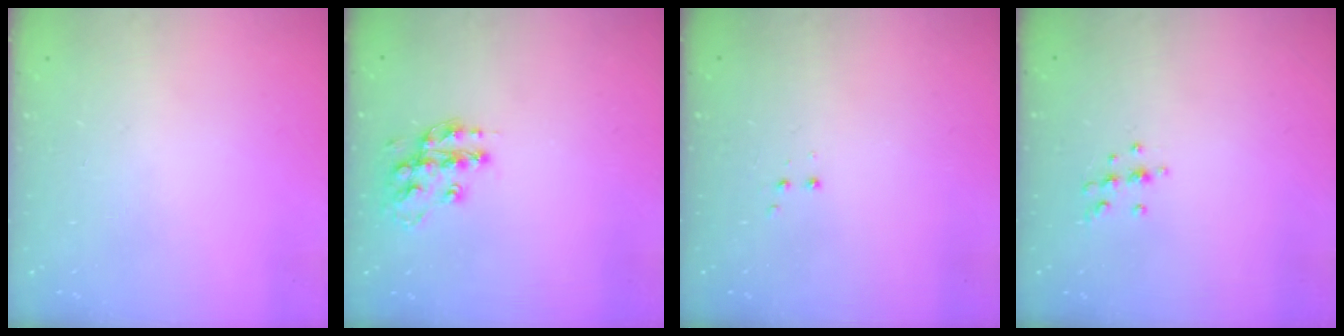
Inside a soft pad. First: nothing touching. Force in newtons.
{"total": 13.8, "press": 13.7, "slide": 0.8}
{"total": 2.8, "press": 2.8, "slide": 0.6}
{"total": 7.0, "press": 7.0, "slide": 0.6}